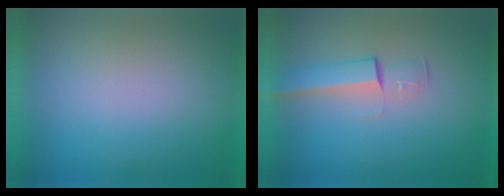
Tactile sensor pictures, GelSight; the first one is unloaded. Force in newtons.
{"total": 2.9}